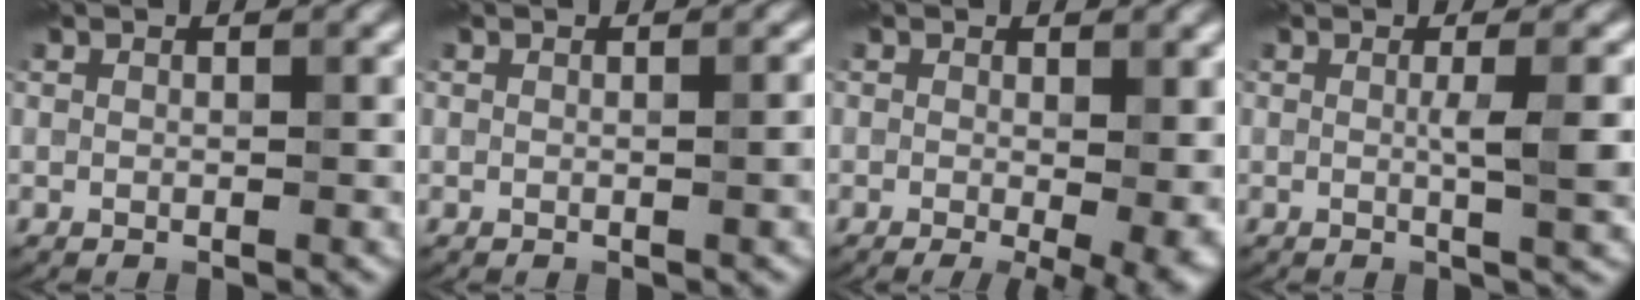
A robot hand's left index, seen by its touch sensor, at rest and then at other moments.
{"total": 1.1, "force": [0.0, 0.3, 1.0], "torque": [-0.010, 0.001, -0.006]}
{"total": 5.4, "force": [-1.1, 1.8, 4.9], "torque": [-0.045, -0.015, -0.006]}
{"total": 3.4, "force": [0.2, 0.7, 3.3], "torque": [-0.047, -0.002, 0.002]}